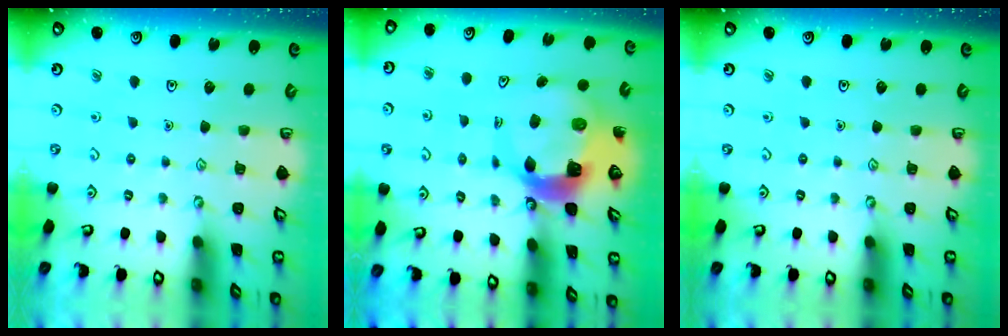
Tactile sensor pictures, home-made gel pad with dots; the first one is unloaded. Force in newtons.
{"total": 9.5, "press": 9.5, "slide": 1.0}
{"total": 0.0}